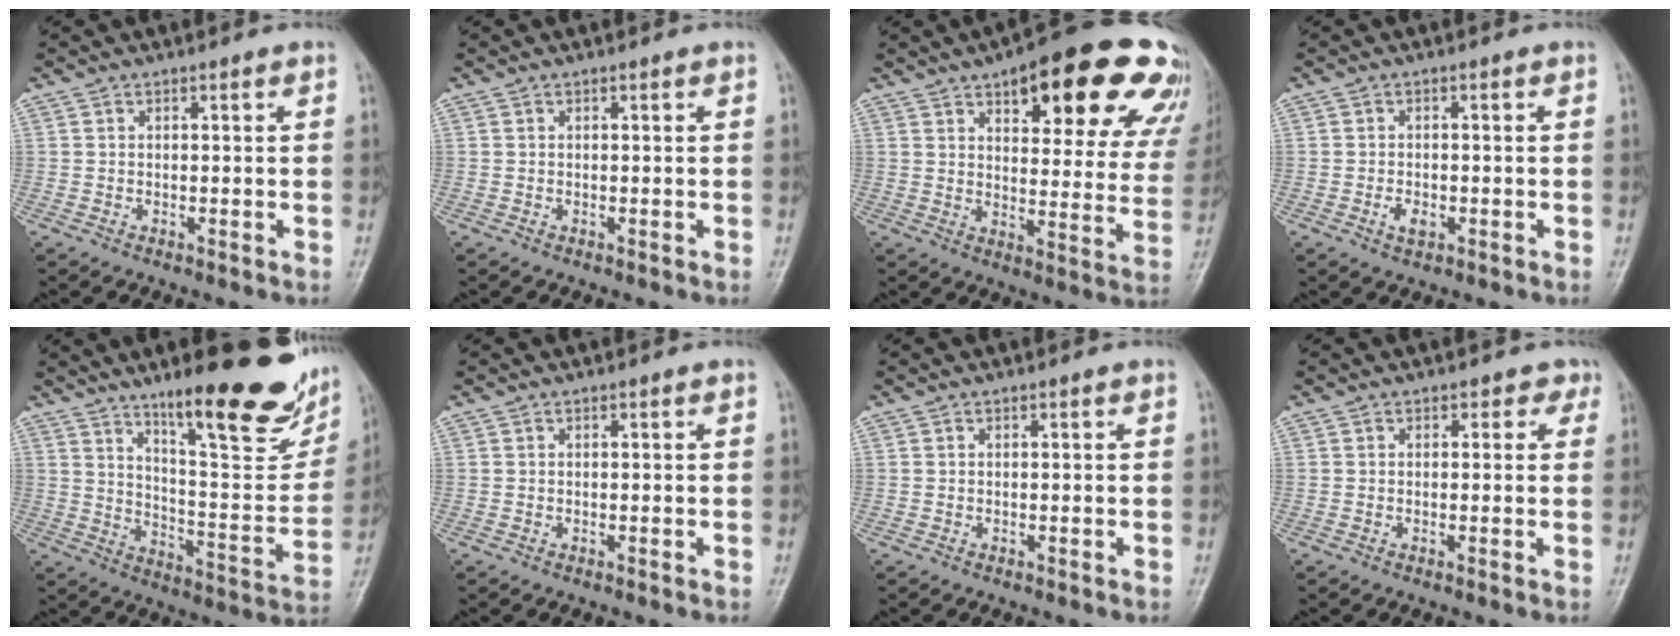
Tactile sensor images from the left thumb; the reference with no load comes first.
{"total": 0.0}
{"total": 25.9, "force": [15.3, 9.4, 18.7], "torque": [-0.203, -0.037, 0.190]}
{"total": 2.4, "force": [-1.0, 1.5, 1.5], "torque": [-0.023, 0.001, -0.015]}
{"total": 23.1, "force": [14.9, 5.9, 16.6], "torque": [-0.192, -0.077, 0.227]}
{"total": 0.0}
{"total": 0.0}
{"total": 1.8, "force": [0.8, 1.5, 0.6], "torque": [0.020, 0.002, -0.002]}